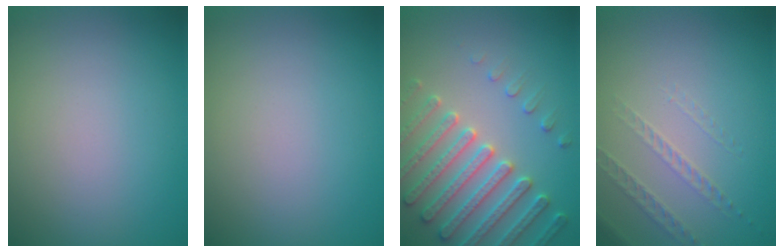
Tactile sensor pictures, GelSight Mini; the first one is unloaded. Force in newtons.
{"total": 0.0}
{"total": 4.8, "press": 4.6, "slide": 1.3}
{"total": 1.3, "press": 0.9, "slide": 0.9}